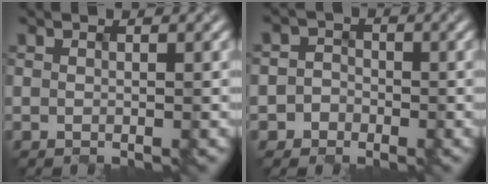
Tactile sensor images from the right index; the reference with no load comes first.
{"total": 2.3, "force": [-1.5, 1.8, -0.4], "torque": [0.023, 0.000, -0.028]}